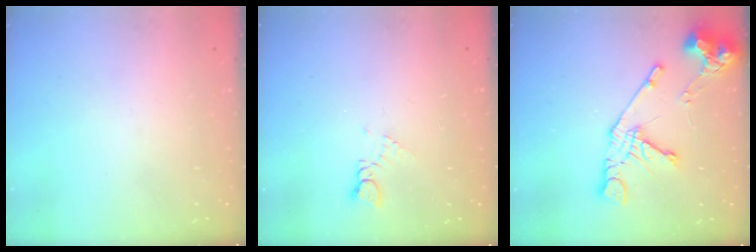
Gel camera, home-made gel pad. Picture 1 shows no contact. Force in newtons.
{"total": 1.7, "press": 1.6, "slide": 0.3}
{"total": 13.8, "press": 13.7, "slide": 1.5}